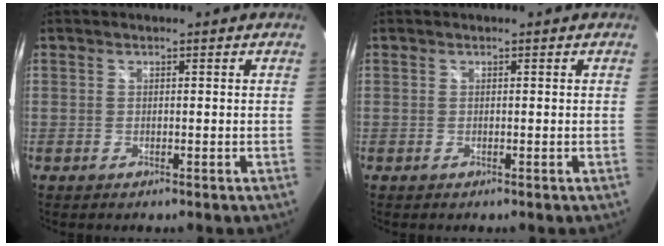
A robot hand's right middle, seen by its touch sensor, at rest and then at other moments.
{"total": 0.0}